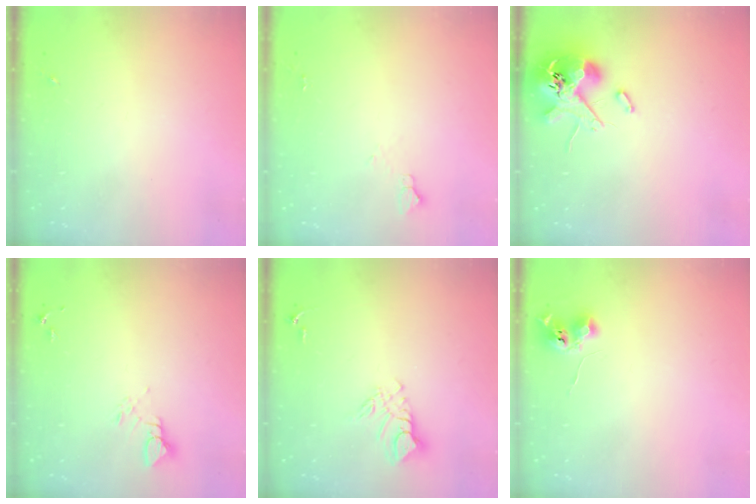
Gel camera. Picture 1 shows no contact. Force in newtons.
{"total": 3.6, "press": 3.6, "slide": 0.5}
{"total": 11.8, "press": 11.6, "slide": 1.8}
{"total": 3.7, "press": 3.7, "slide": 0.1}
{"total": 9.3, "press": 9.3, "slide": 0.9}
{"total": 6.2, "press": 6.1, "slide": 0.8}